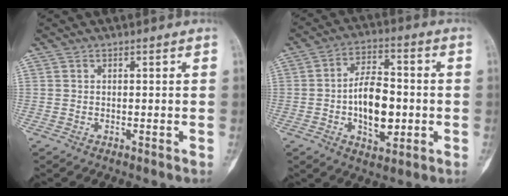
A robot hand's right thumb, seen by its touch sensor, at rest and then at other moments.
{"total": 11.9, "force": [-1.7, 6.6, 9.8], "torque": [-0.136, 0.017, -0.027]}